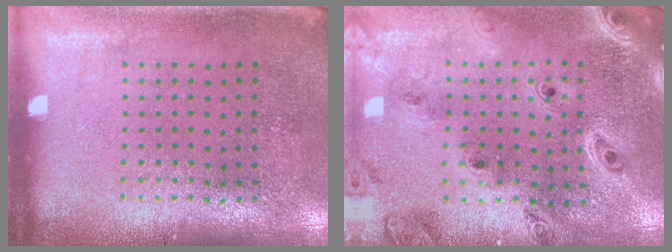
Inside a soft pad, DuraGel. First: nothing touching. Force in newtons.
{"total": 2.2, "press": 2.1, "slide": 0.8}